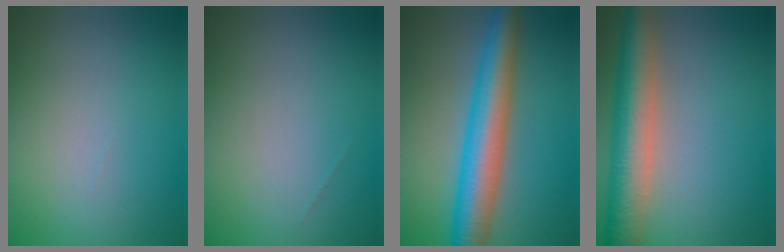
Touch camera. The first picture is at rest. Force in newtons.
{"total": 0.0}
{"total": 8.0, "press": 8.0, "slide": 0.2}
{"total": 7.5, "press": 7.5, "slide": 0.4}